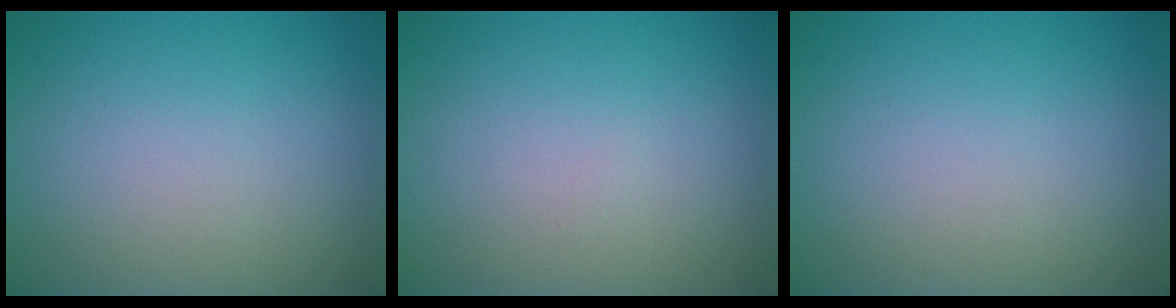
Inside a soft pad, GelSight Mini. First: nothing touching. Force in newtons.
{"total": 0.0}
{"total": 0.0}